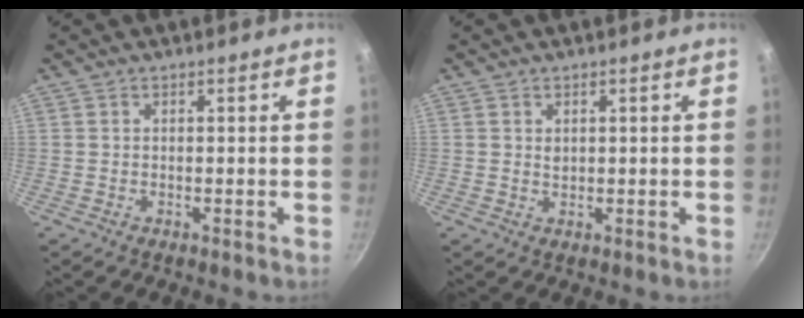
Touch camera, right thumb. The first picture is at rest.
{"total": 1.2, "force": [0.5, 0.9, 0.7], "torque": [-0.008, -0.005, 0.011]}